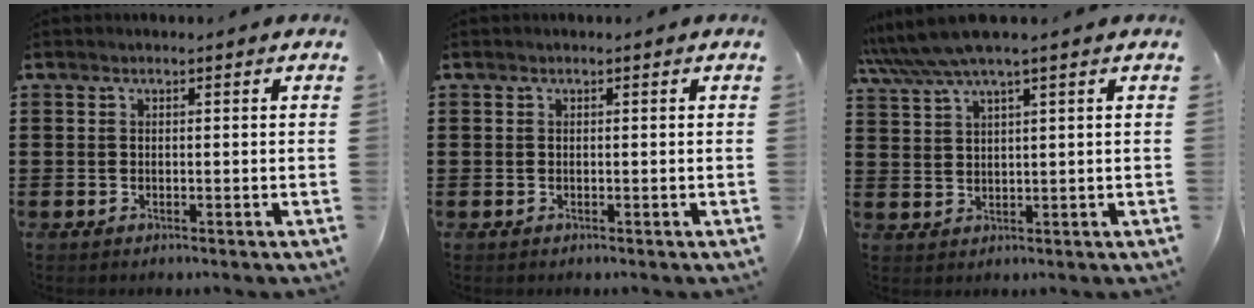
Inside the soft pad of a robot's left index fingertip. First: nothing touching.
{"total": 0.0}
{"total": 5.1, "force": [3.9, -0.1, 3.3], "torque": [-0.083, -0.010, 0.066]}